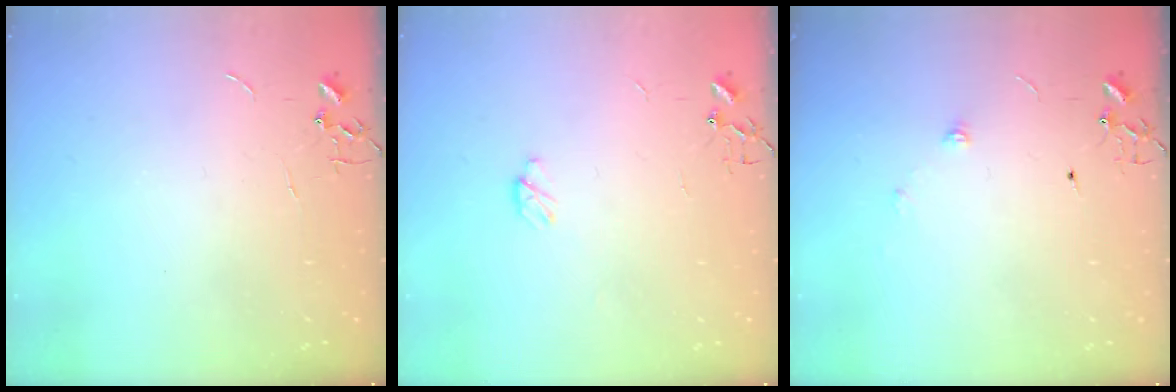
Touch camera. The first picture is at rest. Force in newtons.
{"total": 3.5, "press": 3.5, "slide": 0.4}
{"total": 5.5, "press": 5.4, "slide": 0.9}